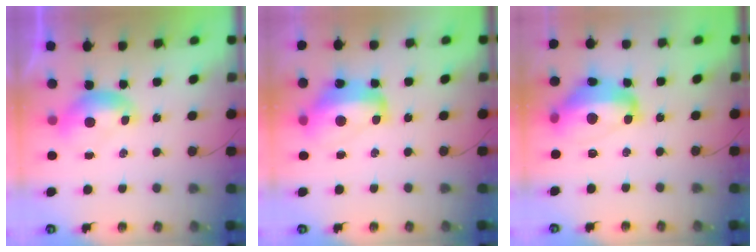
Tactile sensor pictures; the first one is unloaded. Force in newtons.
{"total": 8.9, "press": 8.9, "slide": 0.9}
{"total": 12.0, "press": 12.0, "slide": 1.2}